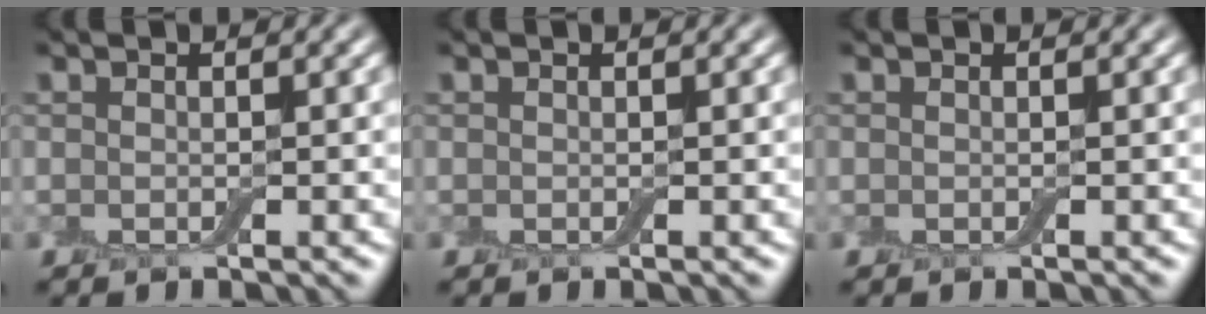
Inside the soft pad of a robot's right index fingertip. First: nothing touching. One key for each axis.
{"total": 0.0}
{"total": 0.0}